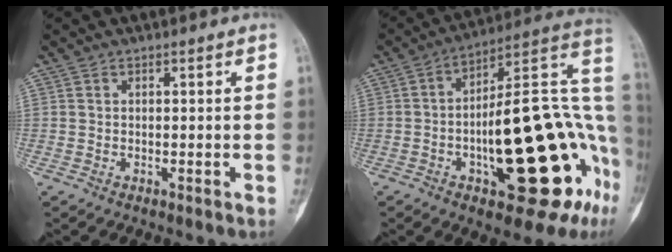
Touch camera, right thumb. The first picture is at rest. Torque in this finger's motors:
{"motor_torque": [2.67, 2.33, 1.55, -1.23, 0.62]}